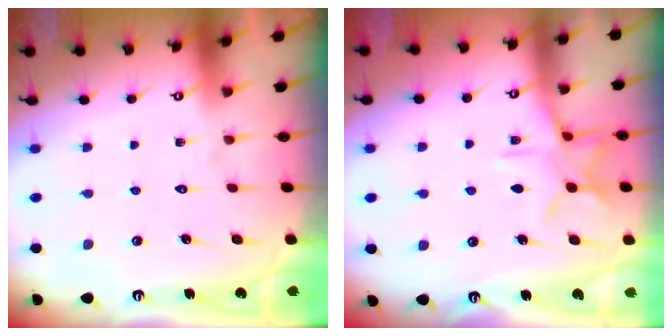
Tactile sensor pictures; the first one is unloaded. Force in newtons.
{"total": 9.4, "press": 9.4, "slide": 0.5}